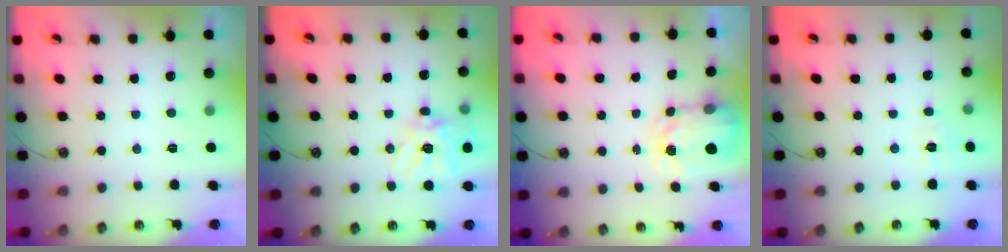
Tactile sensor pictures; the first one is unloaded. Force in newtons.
{"total": 15.5, "press": 15.3, "slide": 2.2}
{"total": 3.8, "press": 3.8, "slide": 0.6}
{"total": 2.8, "press": 2.8, "slide": 0.5}